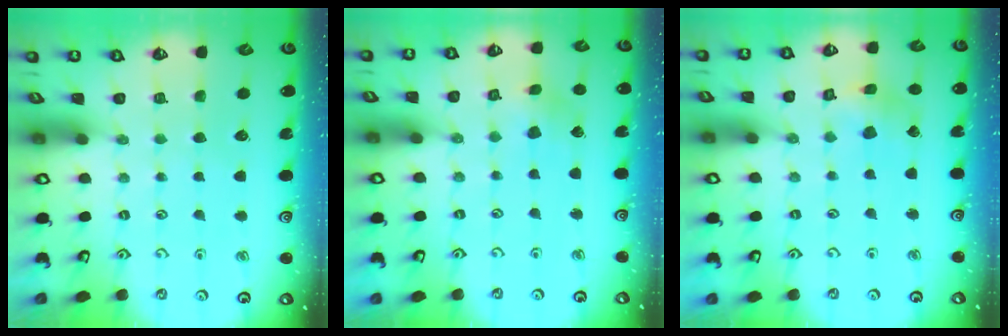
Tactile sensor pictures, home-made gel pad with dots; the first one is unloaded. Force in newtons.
{"total": 3.8, "press": 3.8, "slide": 0.4}
{"total": 4.8, "press": 4.8, "slide": 0.4}